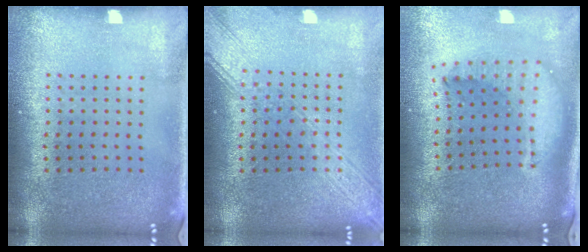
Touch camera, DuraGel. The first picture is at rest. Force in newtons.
{"total": 3.2, "press": 3.2, "slide": 0.4}
{"total": 2.3, "press": 1.7, "slide": 1.5}